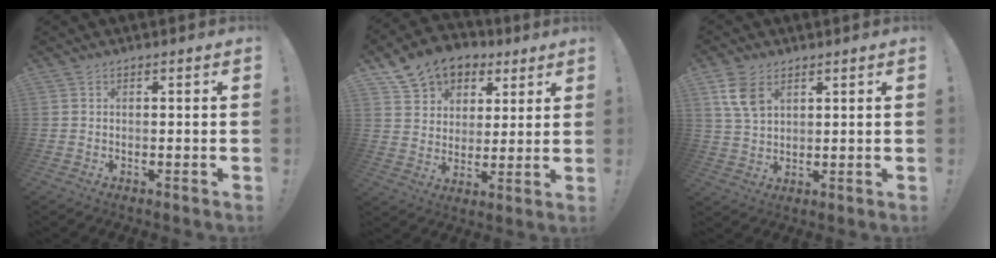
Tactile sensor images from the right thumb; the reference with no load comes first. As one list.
[{"total": 11.5, "force": [6.9, 8.5, 3.6], "torque": [-0.061, -0.044, 0.135]}, {"total": 8.2, "force": [4.0, 5.2, 5.0], "torque": [-0.094, -0.007, 0.079]}]